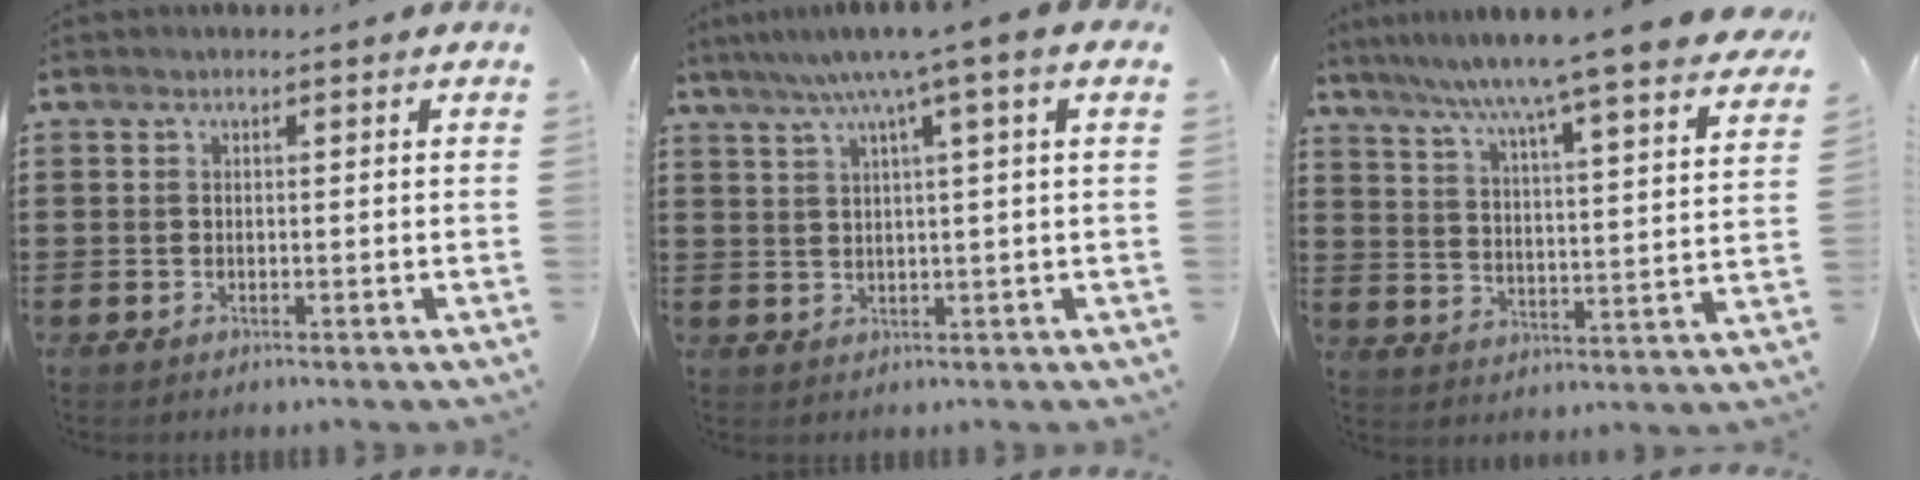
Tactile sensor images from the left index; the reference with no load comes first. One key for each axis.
{"total": 5.5, "fx": 2.7, "fy": -0.6, "fz": 4.7, "tx": -0.099, "ty": -0.005, "tz": 0.039}
{"total": 7.4, "fx": 6.5, "fy": -1.8, "fz": 3.2, "tx": -0.088, "ty": -0.055, "tz": 0.100}